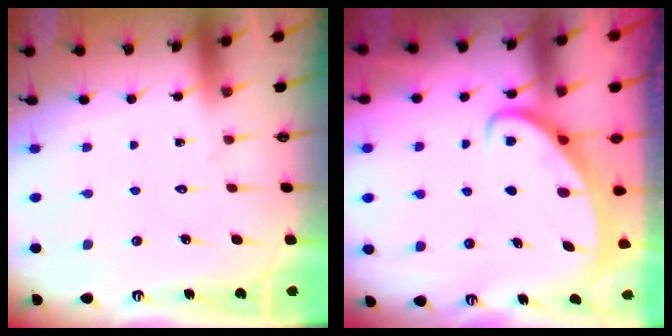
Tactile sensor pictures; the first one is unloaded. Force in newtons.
{"total": 2.4, "press": 2.4, "slide": 0.4}